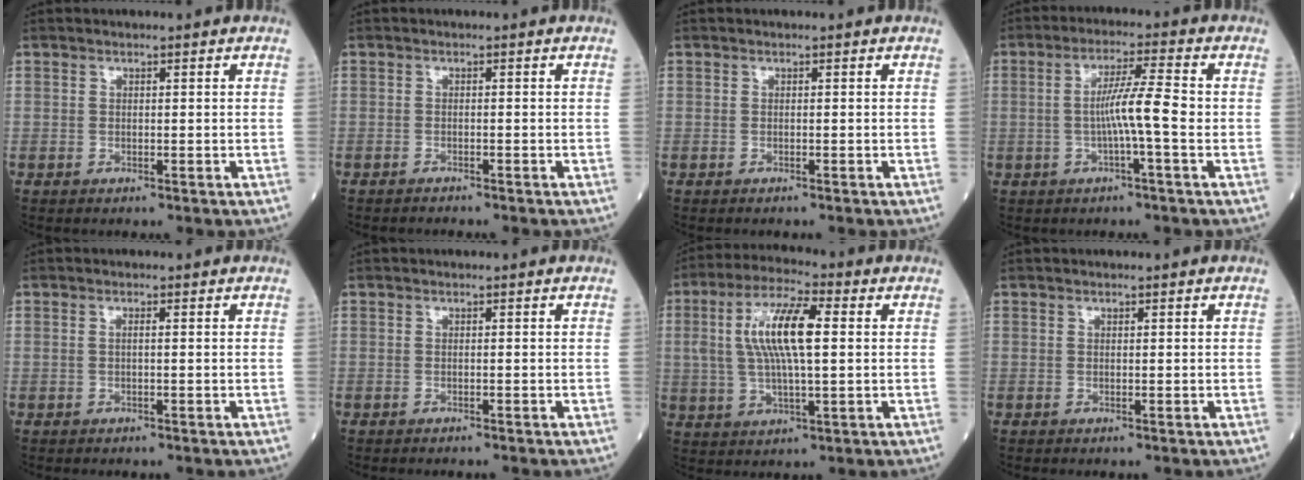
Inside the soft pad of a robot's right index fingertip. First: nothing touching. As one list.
[{"total": 0.8, "force": [-0.8, -0.1, 0.0], "torque": [-0.005, -0.001, -0.010]}, {"total": 0.0}, {"total": 6.1, "force": [-0.8, -0.7, 6.0], "torque": [-0.106, 0.007, -0.015]}, {"total": 0.6, "force": [0.1, 0.0, 0.6], "torque": [-0.013, 0.001, 0.002]}, {"total": 0.7, "force": [-0.7, -0.1, 0.3], "torque": [-0.002, 0.001, -0.009]}, {"total": 11.2, "force": [1.9, 2.6, 10.7], "torque": [-0.219, 0.018, 0.037]}, {"total": 0.0}]